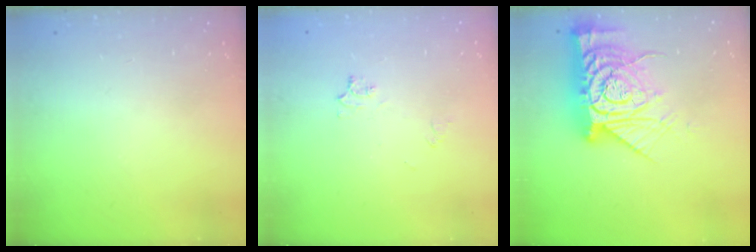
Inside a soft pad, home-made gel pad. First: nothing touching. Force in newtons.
{"total": 4.3, "press": 4.2, "slide": 0.5}
{"total": 22.0, "press": 21.9, "slide": 2.2}